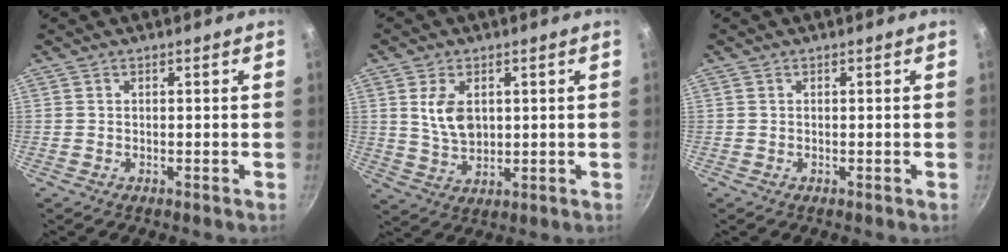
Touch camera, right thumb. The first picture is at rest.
{"total": 7.0, "force": [1.7, 4.4, 5.1], "torque": [-0.083, -0.017, 0.039]}
{"total": 0.0}